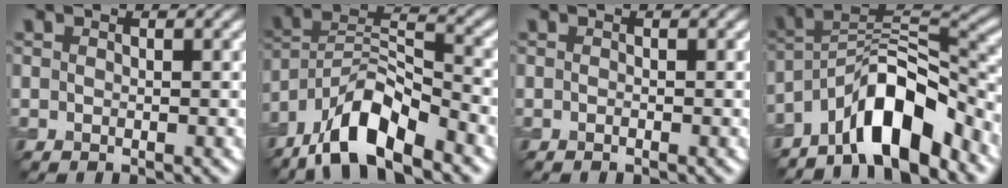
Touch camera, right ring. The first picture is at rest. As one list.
[{"total": 9.4, "force": [-6.7, 2.9, 5.9], "torque": [-0.095, 0.010, -0.132]}, {"total": 0.0}, {"total": 8.9, "force": [-5.8, 2.9, 6.1], "torque": [-0.090, 0.016, -0.111]}]